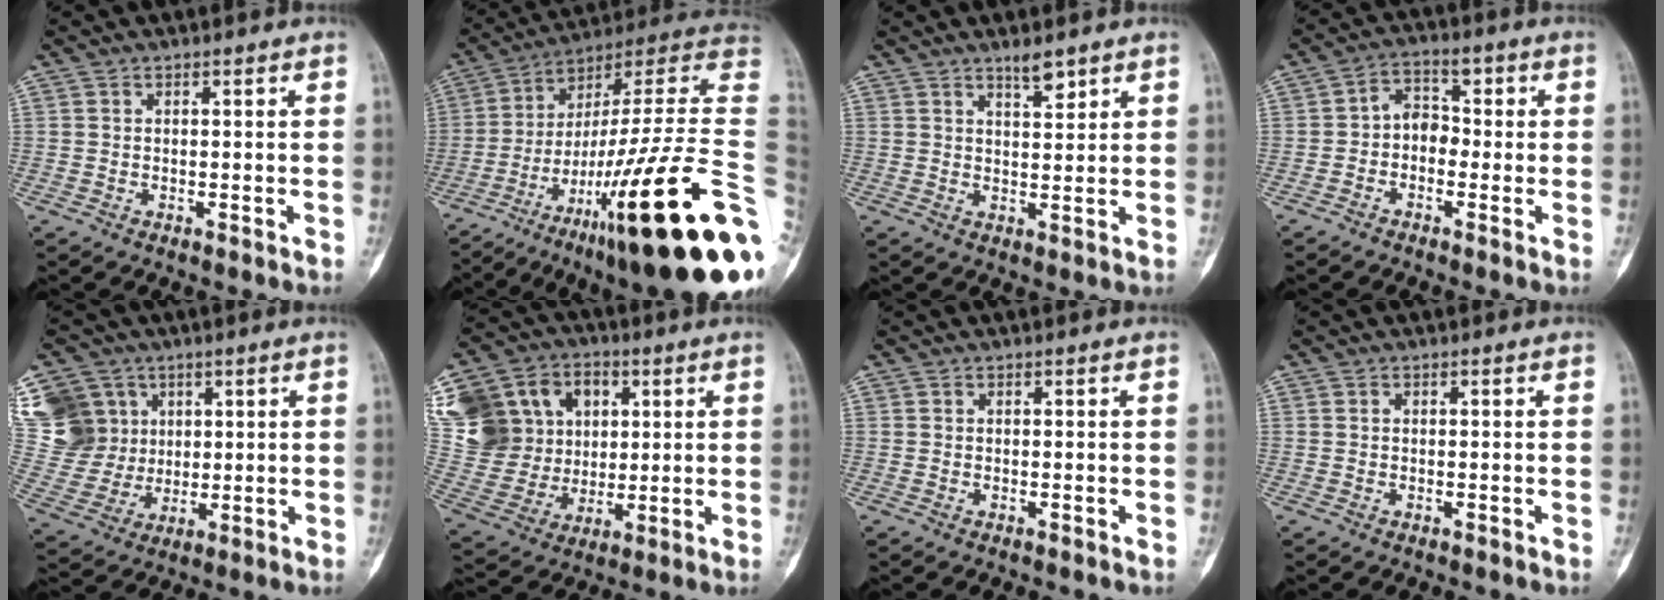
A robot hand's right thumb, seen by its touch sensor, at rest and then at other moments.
{"total": 35.3, "force": [-10.2, 6.9, 33.1], "torque": [-0.404, 0.074, -0.161]}
{"total": 3.3, "force": [2.5, 0.9, 2.0], "torque": [-0.024, -0.020, 0.041]}
{"total": 5.1, "force": [-1.0, 4.0, 3.0], "torque": [-0.022, 0.022, -0.034]}
{"total": 17.2, "force": [6.9, 14.5, 6.2], "torque": [-0.116, 0.009, 0.152]}
{"total": 26.3, "force": [8.2, 21.1, 13.4], "torque": [-0.282, 0.050, 0.172]}
{"total": 0.0}
{"total": 0.0}